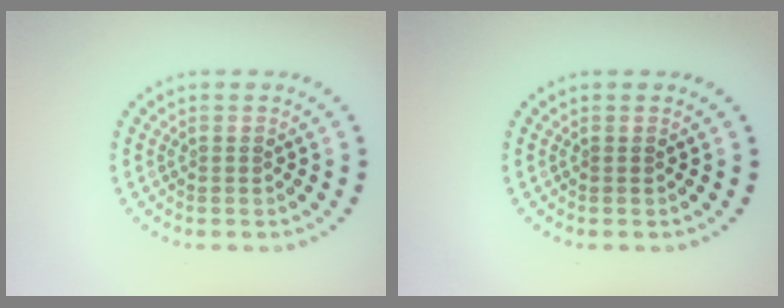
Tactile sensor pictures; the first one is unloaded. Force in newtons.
{"total": 0.0}